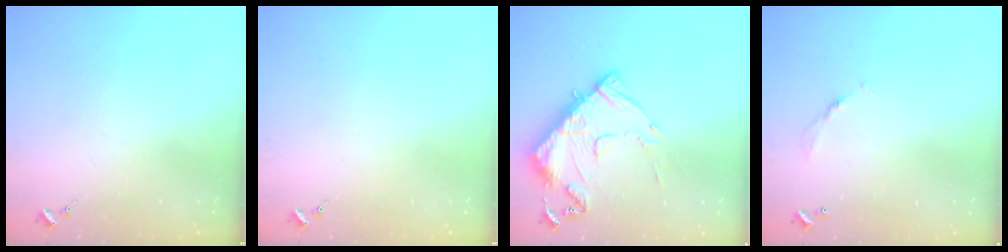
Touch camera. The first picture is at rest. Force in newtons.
{"total": 0.0}
{"total": 14.8, "press": 14.7, "slide": 1.5}
{"total": 4.4, "press": 4.3, "slide": 0.2}